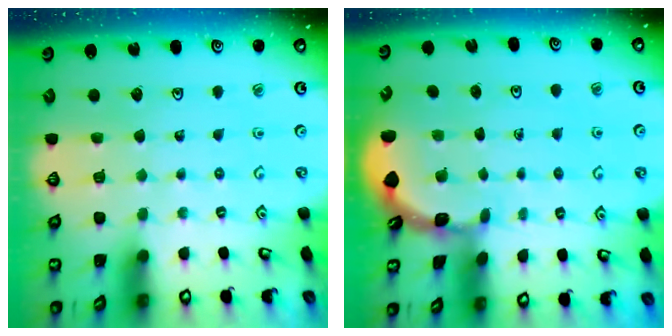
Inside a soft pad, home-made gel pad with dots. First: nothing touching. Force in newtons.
{"total": 1.7, "press": 1.7, "slide": 0.1}